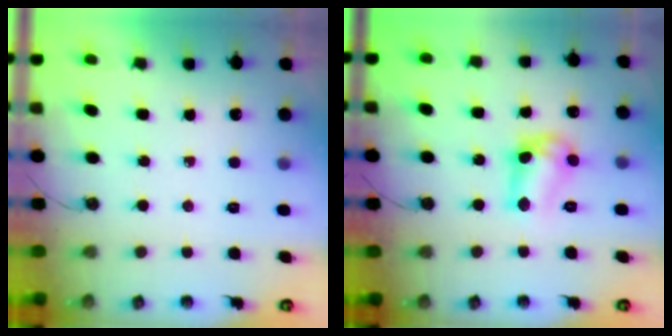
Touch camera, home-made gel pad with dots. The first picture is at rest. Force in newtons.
{"total": 11.7, "press": 11.6, "slide": 0.7}